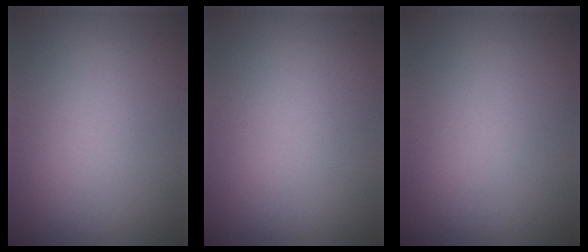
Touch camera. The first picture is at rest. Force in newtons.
{"total": 0.0}
{"total": 0.0}